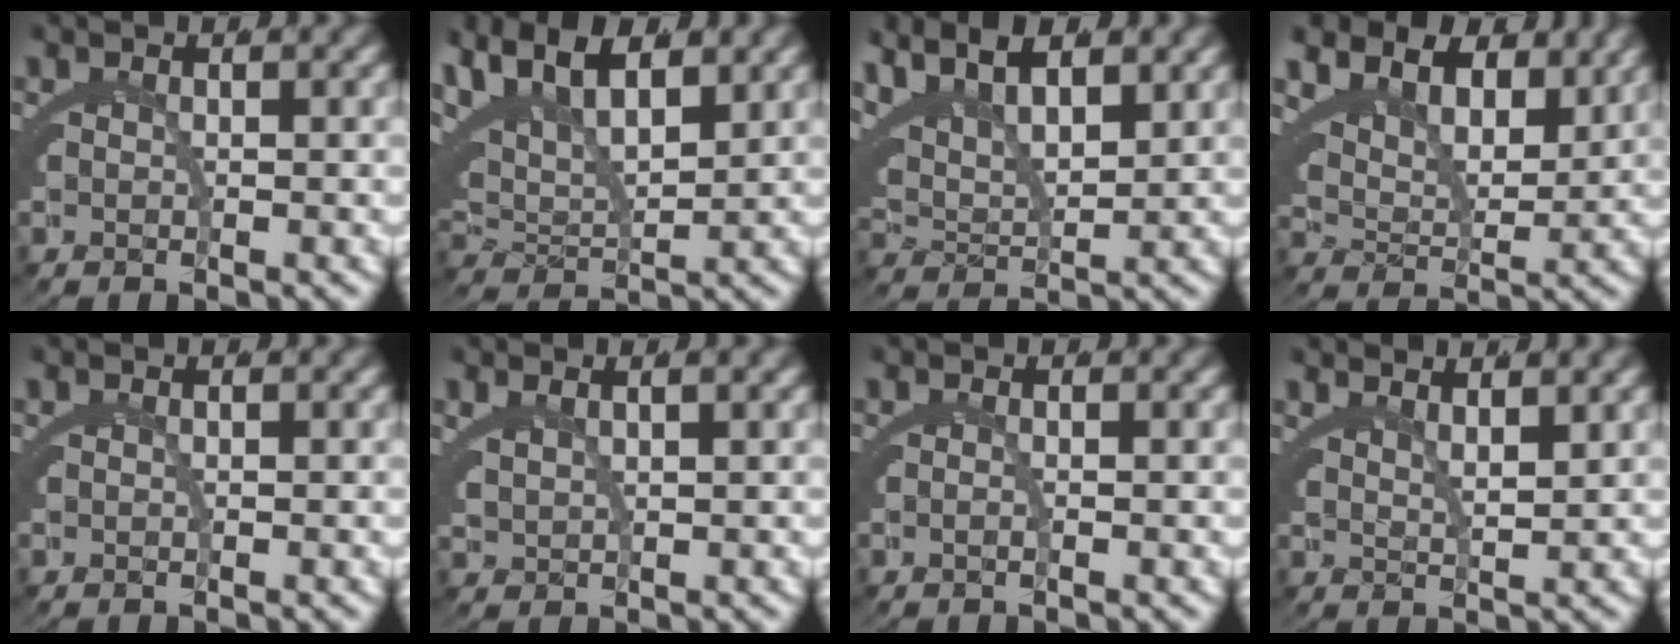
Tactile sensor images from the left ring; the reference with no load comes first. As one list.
[{"total": 9.7, "force": [4.3, 6.3, 6.1], "torque": [-0.140, 0.010, 0.062]}, {"total": 9.3, "force": [4.3, 6.2, 5.4], "torque": [-0.121, 0.016, 0.057]}, {"total": 8.1, "force": [3.9, 5.5, 4.6], "torque": [-0.098, -0.007, 0.060]}, {"total": 0.0}, {"total": 1.4, "force": [1.2, -0.2, 0.6], "torque": [-0.014, -0.005, 0.033]}, {"total": 0.6, "force": [-0.3, 0.0, 0.5], "torque": [-0.012, -0.001, -0.008]}, {"total": 3.0, "force": [2.6, -0.1, 1.4], "torque": [-0.018, 0.000, 0.047]}]